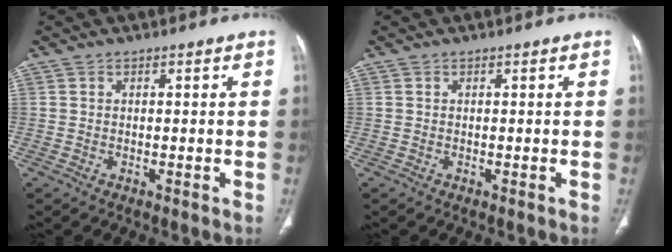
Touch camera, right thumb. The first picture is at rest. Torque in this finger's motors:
{"motor_torque": [0.00, 0.00, -0.02, 0.01, 0.00]}